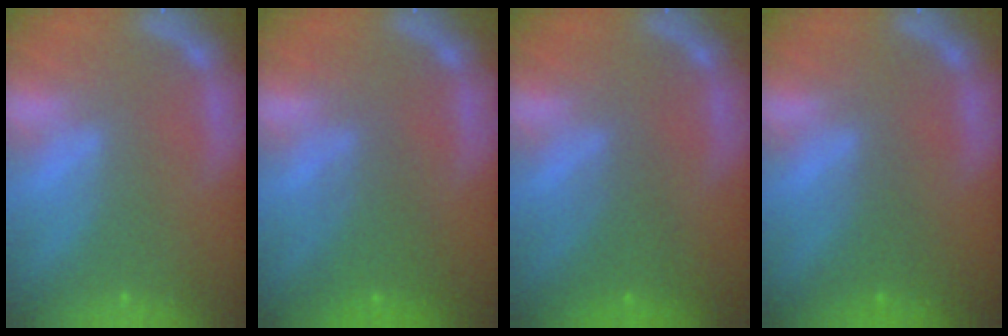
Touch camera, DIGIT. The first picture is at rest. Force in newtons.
{"total": 3.1}
{"total": 2.5}
{"total": 1.5}